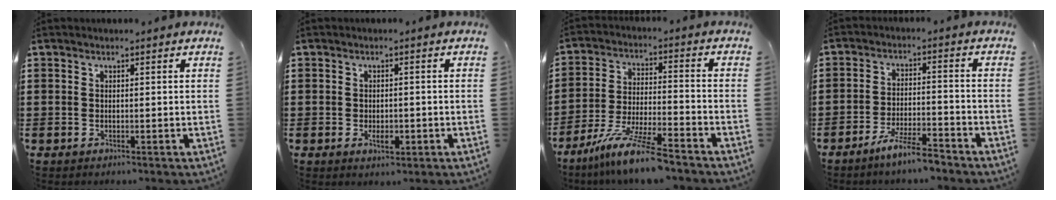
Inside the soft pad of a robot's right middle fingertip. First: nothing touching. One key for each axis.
{"total": 2.4, "fx": -0.9, "fy": 1.2, "fz": 1.9, "tx": -0.027, "ty": -0.002, "tz": -0.017}
{"total": 10.2, "fx": -8.3, "fy": 0.3, "fz": 5.9, "tx": -0.118, "ty": 0.002, "tz": -0.162}
{"total": 5.9, "fx": -5.1, "fy": 0.3, "fz": 3.0, "tx": -0.061, "ty": -0.004, "tz": -0.095}